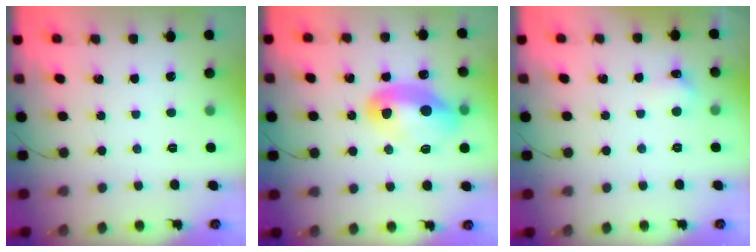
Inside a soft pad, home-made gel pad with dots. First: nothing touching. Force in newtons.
{"total": 16.1, "press": 14.5, "slide": 7.0}
{"total": 5.1, "press": 5.0, "slide": 1.3}